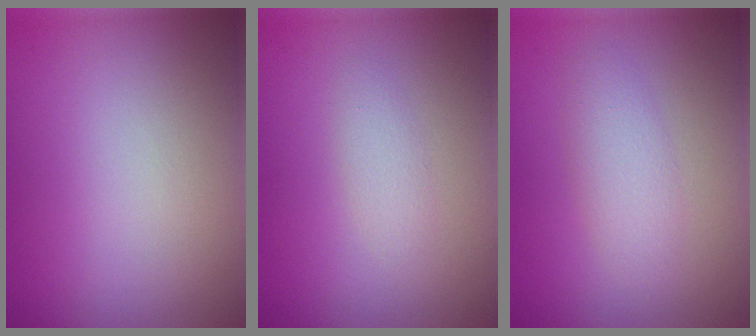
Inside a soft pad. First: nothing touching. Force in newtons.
{"total": 1.3, "press": 1.3, "slide": 0.0}
{"total": 2.3, "press": 2.3, "slide": 0.1}